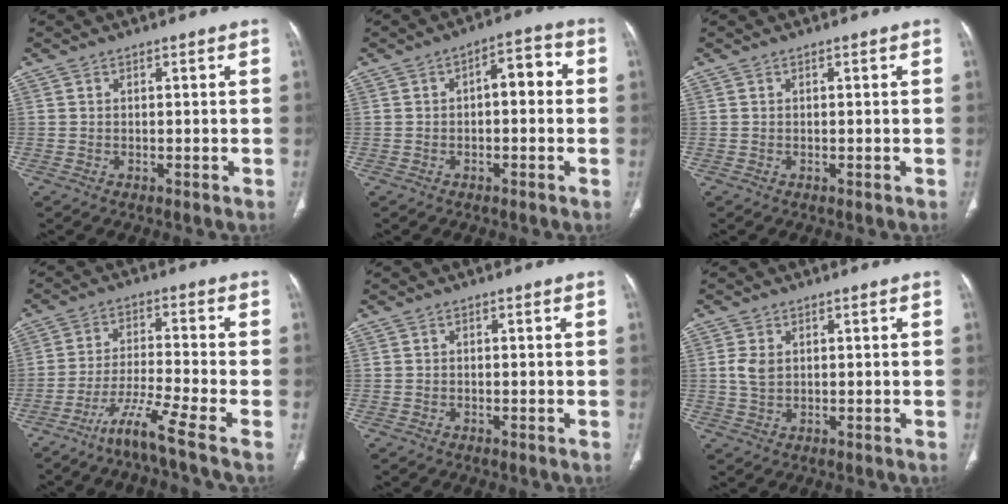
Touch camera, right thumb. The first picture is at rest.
{"total": 6.1, "force": [0.2, 3.0, 5.3], "torque": [-0.054, 0.027, -0.007]}
{"total": 0.0}
{"total": 9.9, "force": [-6.2, -0.3, 7.7], "torque": [-0.159, 0.017, -0.120]}
{"total": 0.0}
{"total": 3.8, "force": [0.8, 2.6, 2.6], "torque": [-0.050, -0.001, 0.019]}